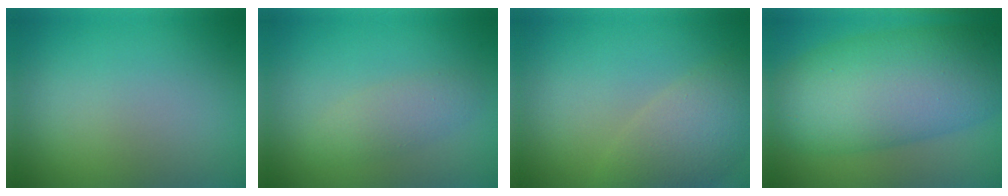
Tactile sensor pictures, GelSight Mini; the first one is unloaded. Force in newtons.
{"total": 2.1, "press": 2.1, "slide": 0.1}
{"total": 5.5, "press": 5.5, "slide": 0.5}
{"total": 11.9, "press": 11.9, "slide": 0.3}